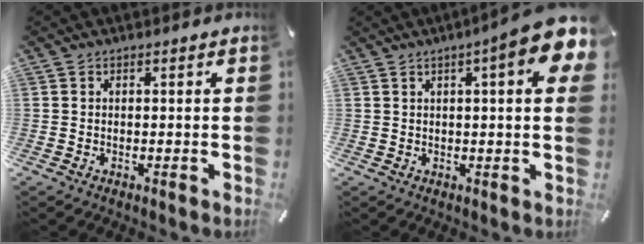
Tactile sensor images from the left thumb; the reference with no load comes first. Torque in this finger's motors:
{"motor_torque": [2.56, 2.45, 1.70, -1.07, 0.13]}